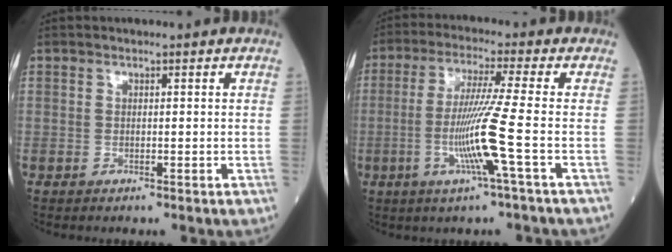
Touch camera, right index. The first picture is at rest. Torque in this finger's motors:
{"motor_torque": [0.51, -0.11, 0.29, 0.19]}